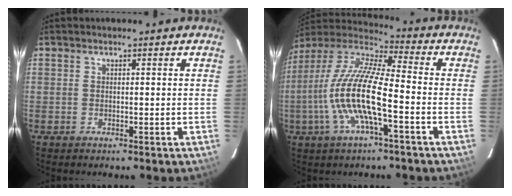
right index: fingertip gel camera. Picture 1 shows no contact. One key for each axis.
{"total": 15.9, "fx": -4.4, "fy": 3.1, "fz": 14.9, "tx": -0.290, "ty": -0.005, "tz": -0.090}